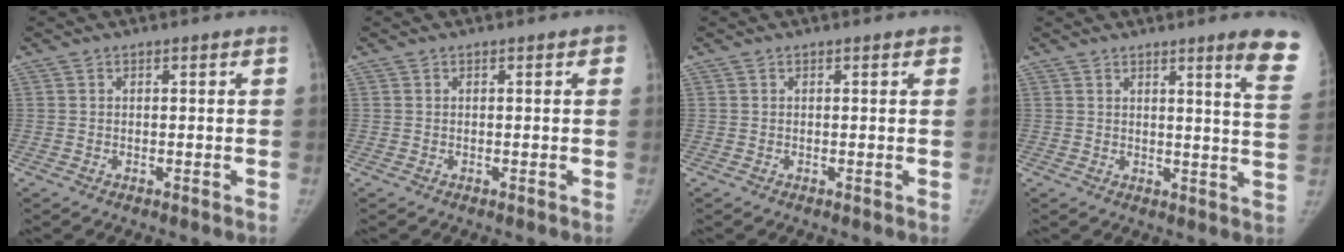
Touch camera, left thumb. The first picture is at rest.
{"total": 0.8, "force": [0.2, 0.4, 0.6], "torque": [-0.005, 0.002, 0.001]}
{"total": 0.8, "force": [0.5, 0.3, 0.6], "torque": [-0.007, 0.001, 0.002]}
{"total": 9.8, "force": [6.6, 0.0, 7.2], "torque": [-0.075, -0.040, 0.060]}